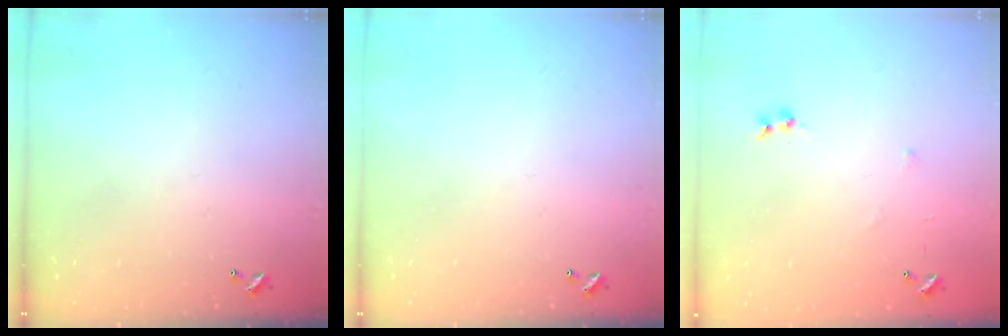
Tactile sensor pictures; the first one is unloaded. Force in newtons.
{"total": 0.0}
{"total": 6.1, "press": 6.1, "slide": 0.8}